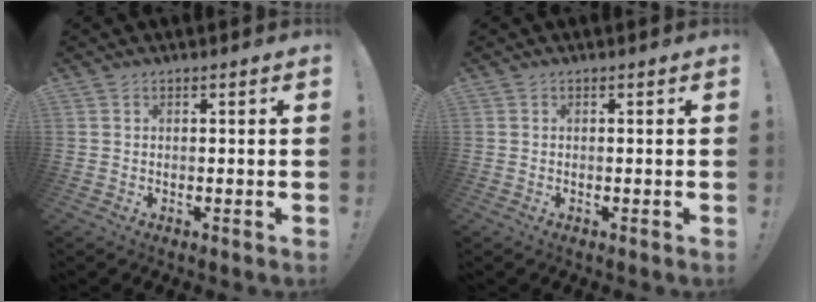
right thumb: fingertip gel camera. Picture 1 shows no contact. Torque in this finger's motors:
{"motor_torque": [-0.15, -0.10, -0.26, 0.28, -0.01]}